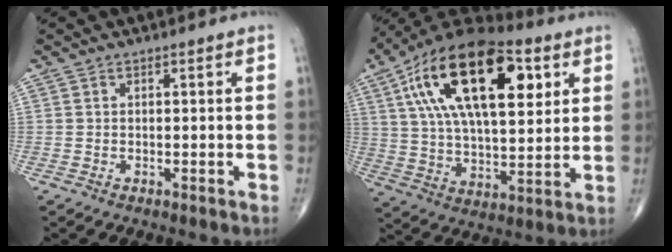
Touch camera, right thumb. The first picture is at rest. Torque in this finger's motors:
{"motor_torque": [-1.32, 2.99, 2.22, 0.54, 0.81]}